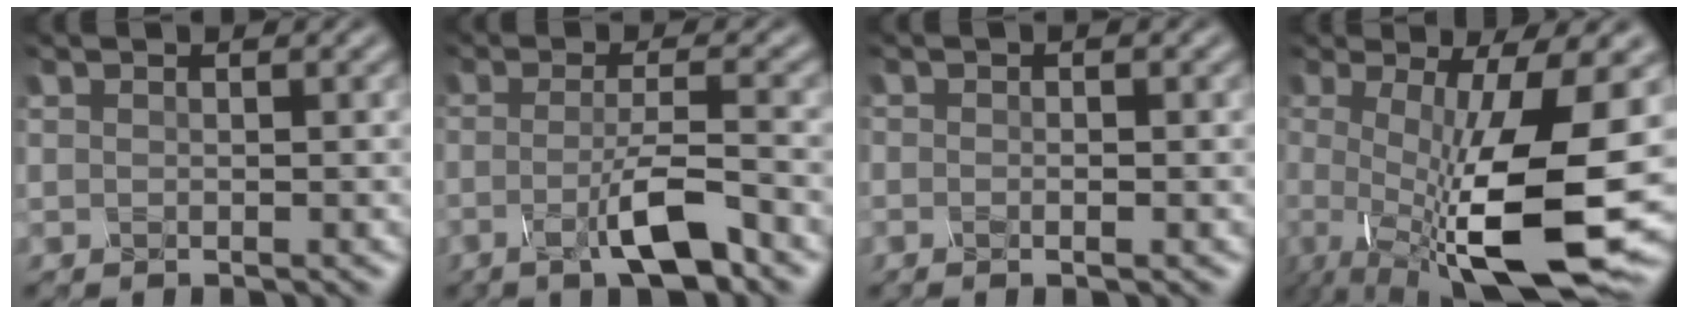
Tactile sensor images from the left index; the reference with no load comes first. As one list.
[{"total": 4.7, "force": [-2.3, 0.8, 4.0], "torque": [-0.066, -0.010, -0.045]}, {"total": 1.2, "force": [-0.2, 0.3, 1.1], "torque": [-0.015, -0.002, -0.005]}, {"total": 15.5, "force": [-3.5, 4.4, 14.5], "torque": [-0.215, -0.016, -0.056]}]